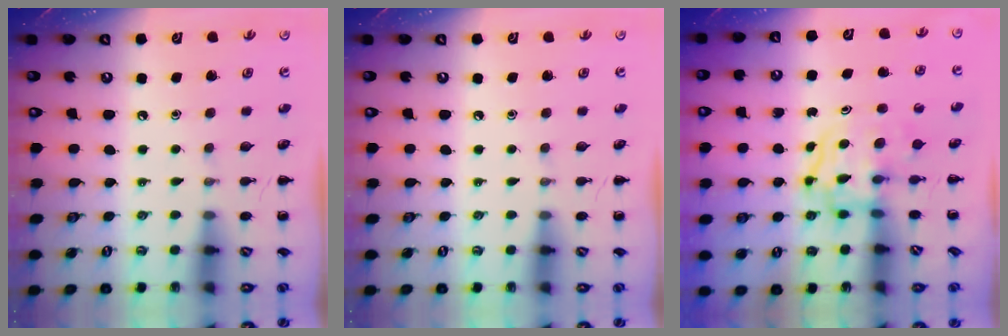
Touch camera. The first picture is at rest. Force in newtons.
{"total": 0.0}
{"total": 3.5, "press": 3.5, "slide": 0.4}